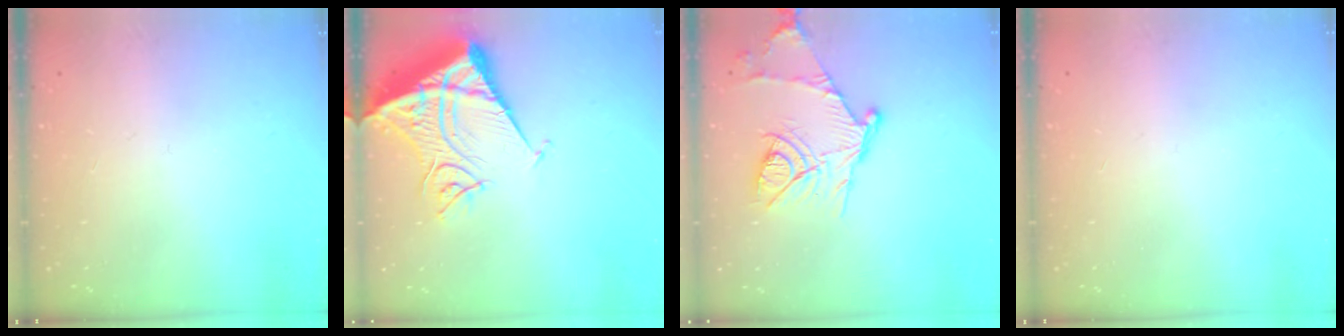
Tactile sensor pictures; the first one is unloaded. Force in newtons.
{"total": 16.9, "press": 16.7, "slide": 2.3}
{"total": 15.1, "press": 15.0, "slide": 1.3}
{"total": 0.0}